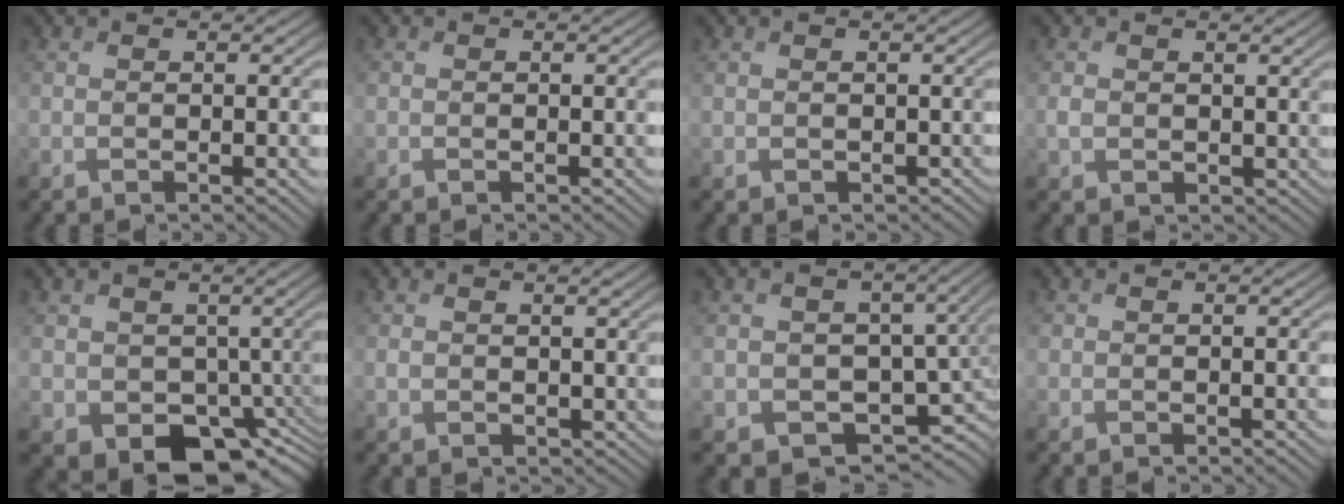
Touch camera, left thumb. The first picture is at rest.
{"total": 0.0}
{"total": 0.7, "force": [0.2, 0.7, 0.2], "torque": [-0.006, -0.005, 0.005]}
{"total": 2.3, "force": [0.2, 2.0, 1.2], "torque": [-0.035, -0.004, 0.004]}
{"total": 8.0, "force": [-2.4, 6.1, 4.6], "torque": [-0.082, -0.033, -0.036]}
{"total": 1.6, "force": [0.6, 1.4, 0.6], "torque": [-0.019, -0.004, 0.012]}
{"total": 7.4, "force": [-0.2, 6.0, 4.4], "torque": [-0.085, -0.038, -0.004]}
{"total": 0.7, "force": [0.3, 0.6, 0.1], "torque": [-0.001, -0.002, 0.006]}